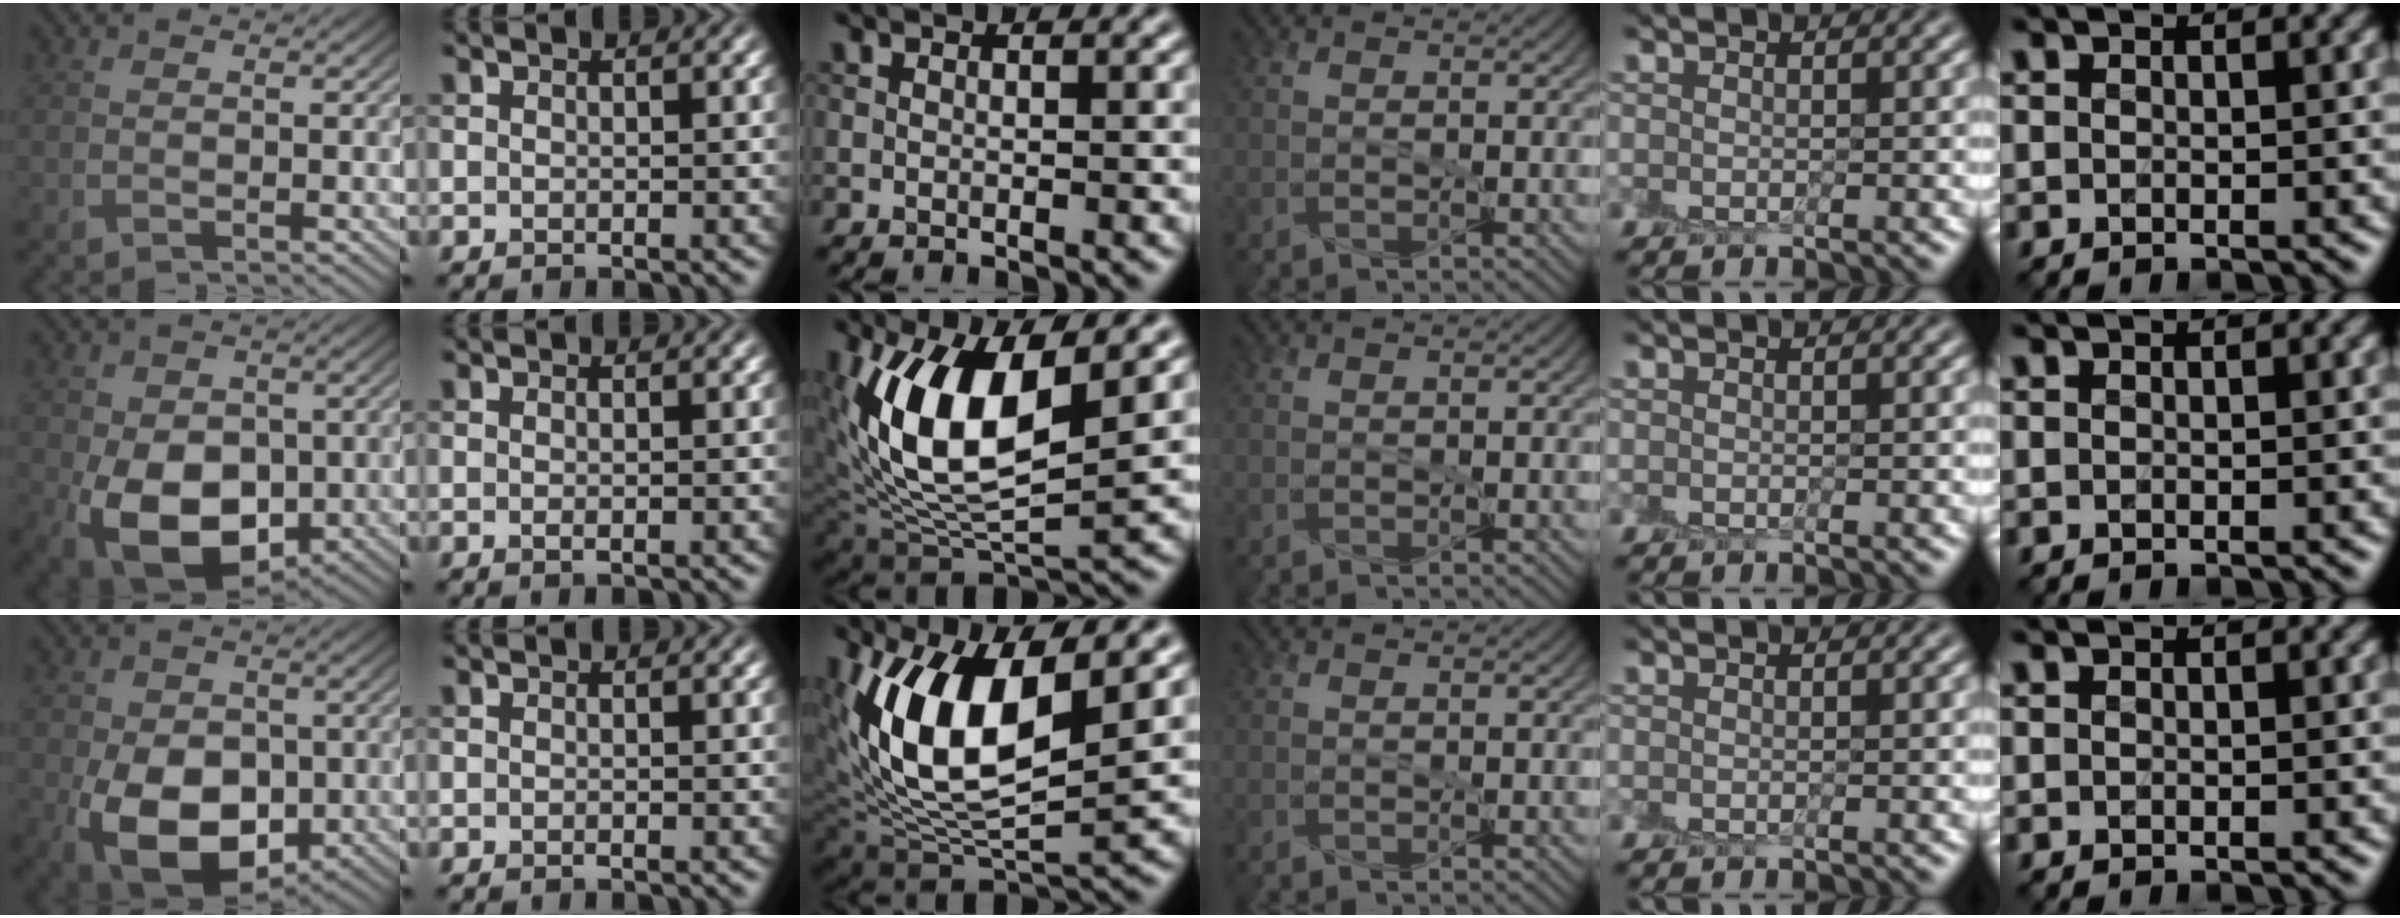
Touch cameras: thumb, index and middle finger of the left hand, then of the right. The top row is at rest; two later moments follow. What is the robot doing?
{"motion": "peel", "object": "sticky note"}